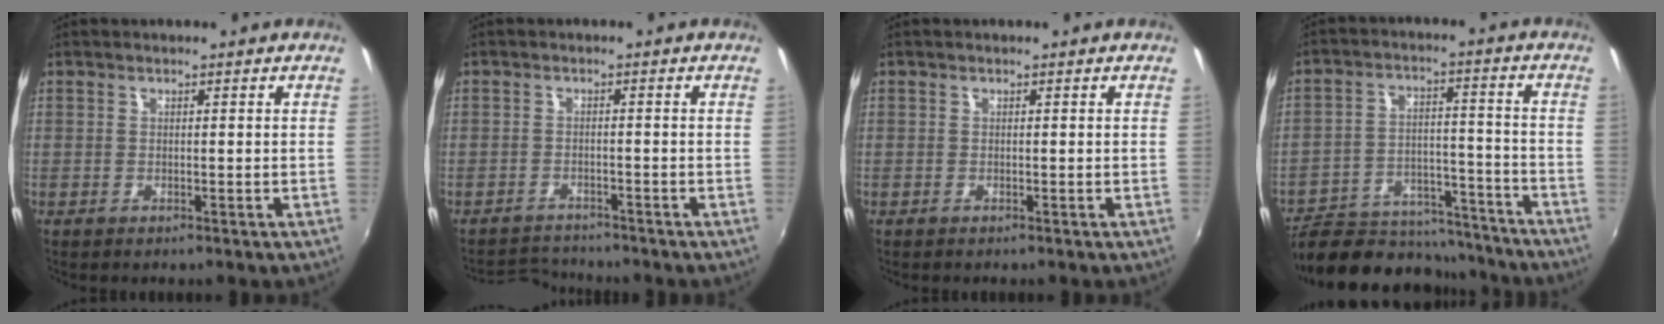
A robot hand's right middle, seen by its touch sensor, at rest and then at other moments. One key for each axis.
{"total": 3.8, "fx": -3.7, "fy": 0.7, "fz": -0.1, "tx": -0.015, "ty": 0.006, "tz": -0.067}
{"total": 0.0}
{"total": 20.2, "fx": -17.4, "fy": 7.7, "fz": 6.6, "tx": -0.137, "ty": 0.026, "tz": -0.235}